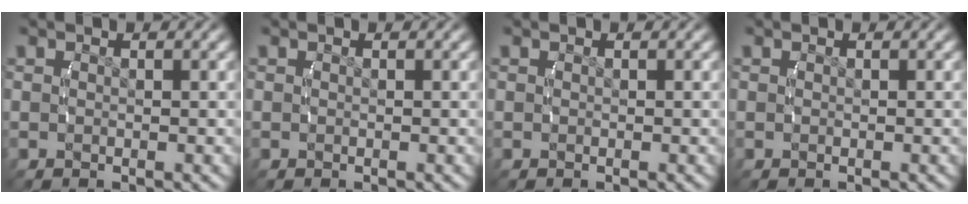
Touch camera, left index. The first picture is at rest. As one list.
[{"total": 0.0}, {"total": 0.0}, {"total": 0.0}]